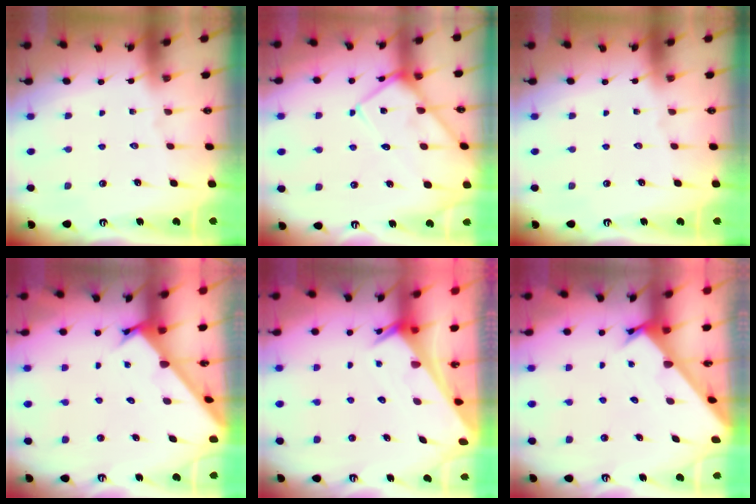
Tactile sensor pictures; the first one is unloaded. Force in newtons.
{"total": 12.6, "press": 12.5, "slide": 1.2}
{"total": 0.0}
{"total": 2.5, "press": 2.5, "slide": 0.2}
{"total": 2.5, "press": 2.5, "slide": 0.1}
{"total": 2.4, "press": 2.4, "slide": 0.0}